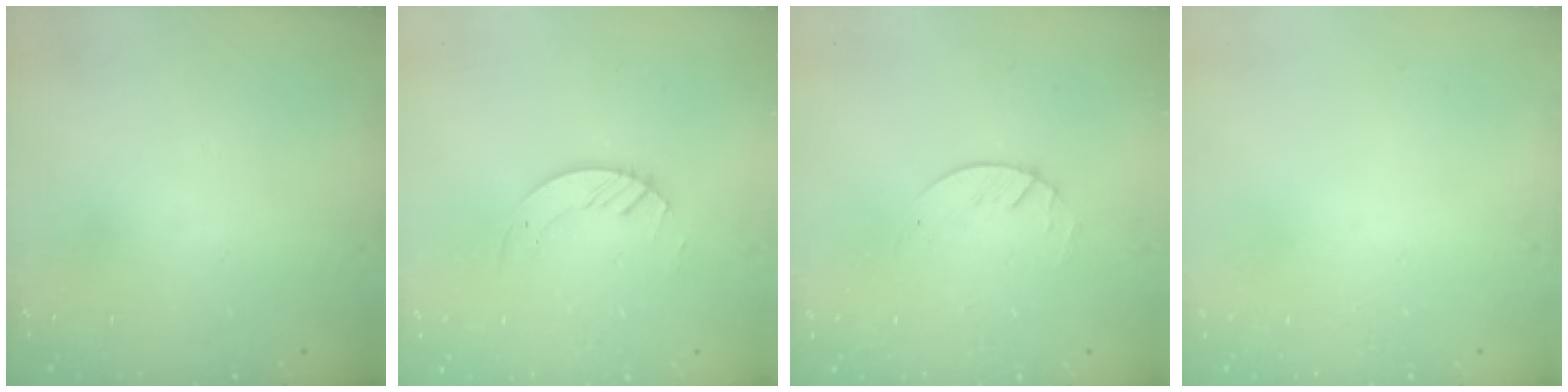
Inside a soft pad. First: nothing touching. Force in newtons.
{"total": 2.8, "press": 2.8, "slide": 0.3}
{"total": 1.7, "press": 1.6, "slide": 0.2}
{"total": 0.0}